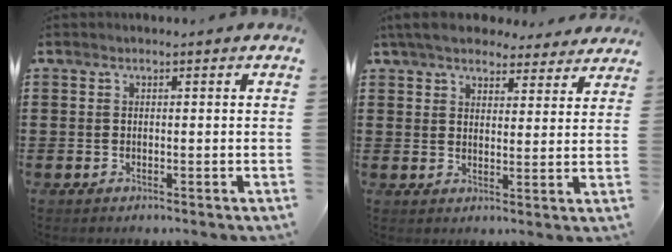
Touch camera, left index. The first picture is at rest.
{"total": 6.1, "force": [5.6, 1.4, 2.0], "torque": [-0.057, -0.014, 0.103]}